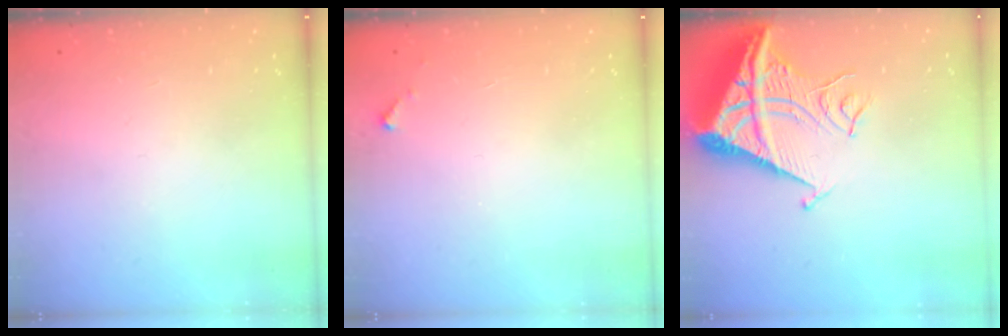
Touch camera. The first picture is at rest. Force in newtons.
{"total": 2.8, "press": 2.8, "slide": 0.1}
{"total": 11.9, "press": 11.8, "slide": 1.2}